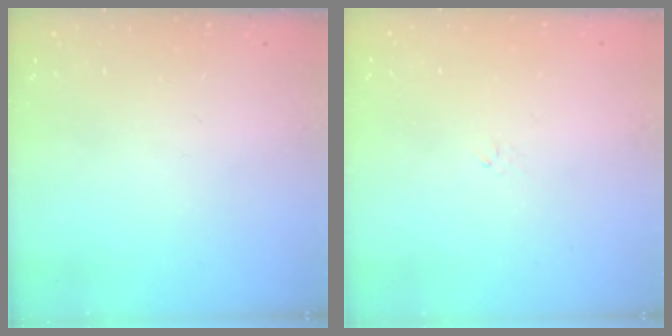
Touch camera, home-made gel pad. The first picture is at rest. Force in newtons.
{"total": 0.7, "press": 0.5, "slide": 0.4}